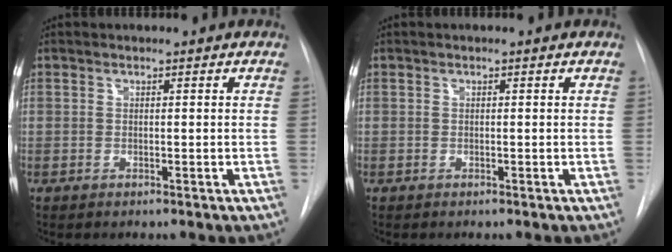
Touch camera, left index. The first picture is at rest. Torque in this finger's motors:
{"motor_torque": [-0.01, 0.03, 0.00, 0.00]}